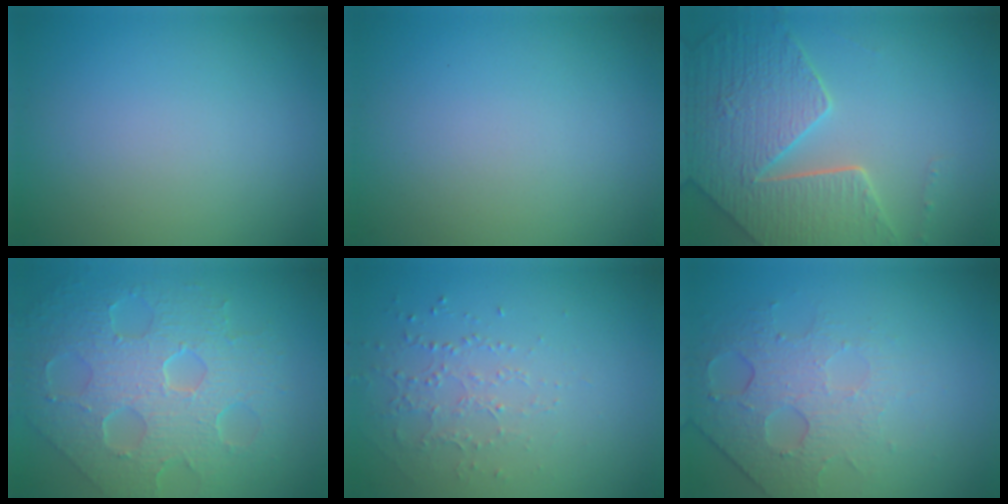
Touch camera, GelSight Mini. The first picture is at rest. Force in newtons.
{"total": 0.0}
{"total": 7.9, "press": 5.8, "slide": 5.5}
{"total": 8.7, "press": 5.9, "slide": 6.4}
{"total": 1.3, "press": 1.0, "slide": 0.8}
{"total": 4.9, "press": 3.2, "slide": 3.6}